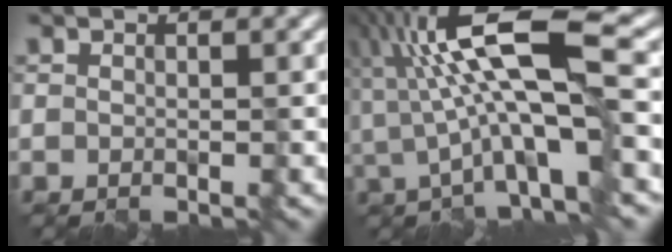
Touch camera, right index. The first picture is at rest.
{"total": 9.7, "force": [1.0, 2.4, 9.3], "torque": [-0.167, 0.013, 0.016]}